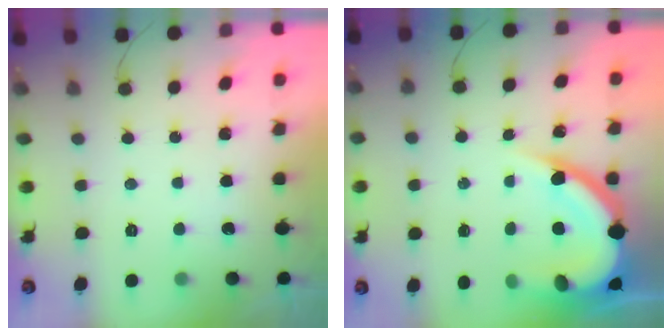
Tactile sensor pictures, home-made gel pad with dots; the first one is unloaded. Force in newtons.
{"total": 15.6, "press": 15.5, "slide": 1.5}